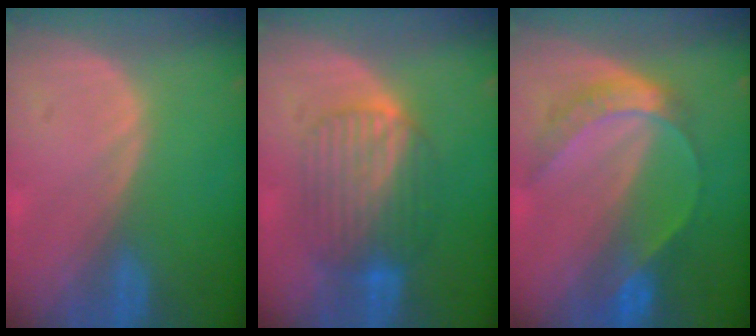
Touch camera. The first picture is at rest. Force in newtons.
{"total": 7.4, "press": 7.3, "slide": 0.3}
{"total": 7.0, "press": 5.8, "slide": 3.9}